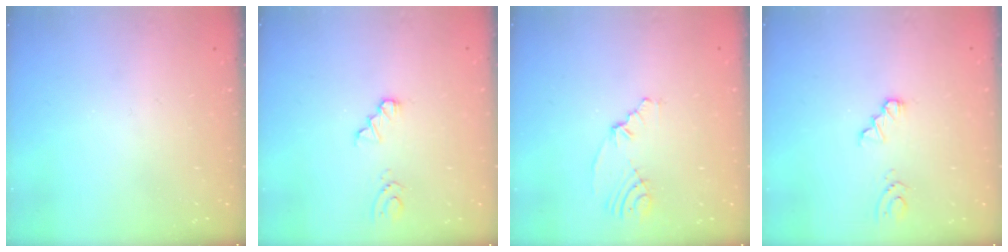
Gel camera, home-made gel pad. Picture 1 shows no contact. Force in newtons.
{"total": 1.8, "press": 1.8, "slide": 0.2}
{"total": 4.5, "press": 2.4, "slide": 3.8}
{"total": 1.8, "press": 1.8, "slide": 0.2}